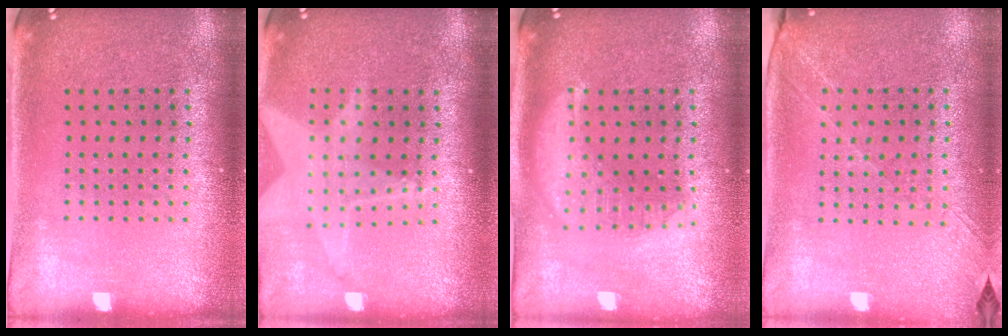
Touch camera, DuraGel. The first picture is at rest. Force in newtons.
{"total": 1.8, "press": 1.5, "slide": 1.1}
{"total": 3.1, "press": 3.1, "slide": 0.3}
{"total": 1.3, "press": 1.2, "slide": 0.4}